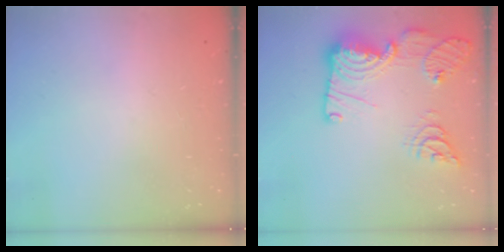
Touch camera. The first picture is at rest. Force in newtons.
{"total": 22.8, "press": 22.7, "slide": 2.3}